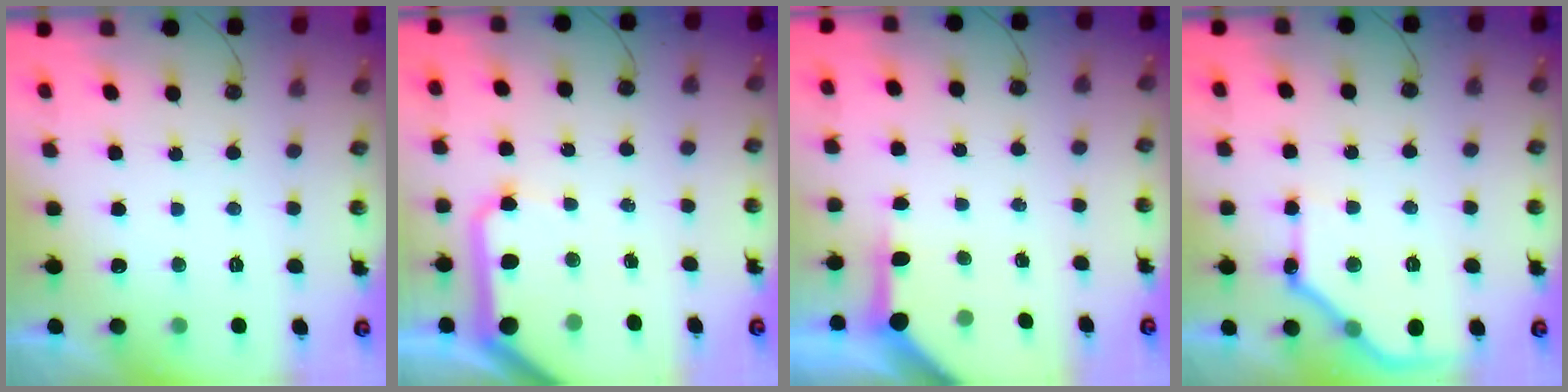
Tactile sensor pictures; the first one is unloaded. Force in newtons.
{"total": 13.6, "press": 13.5, "slide": 1.9}
{"total": 5.1, "press": 5.1, "slide": 0.4}
{"total": 15.3, "press": 15.3, "slide": 0.3}